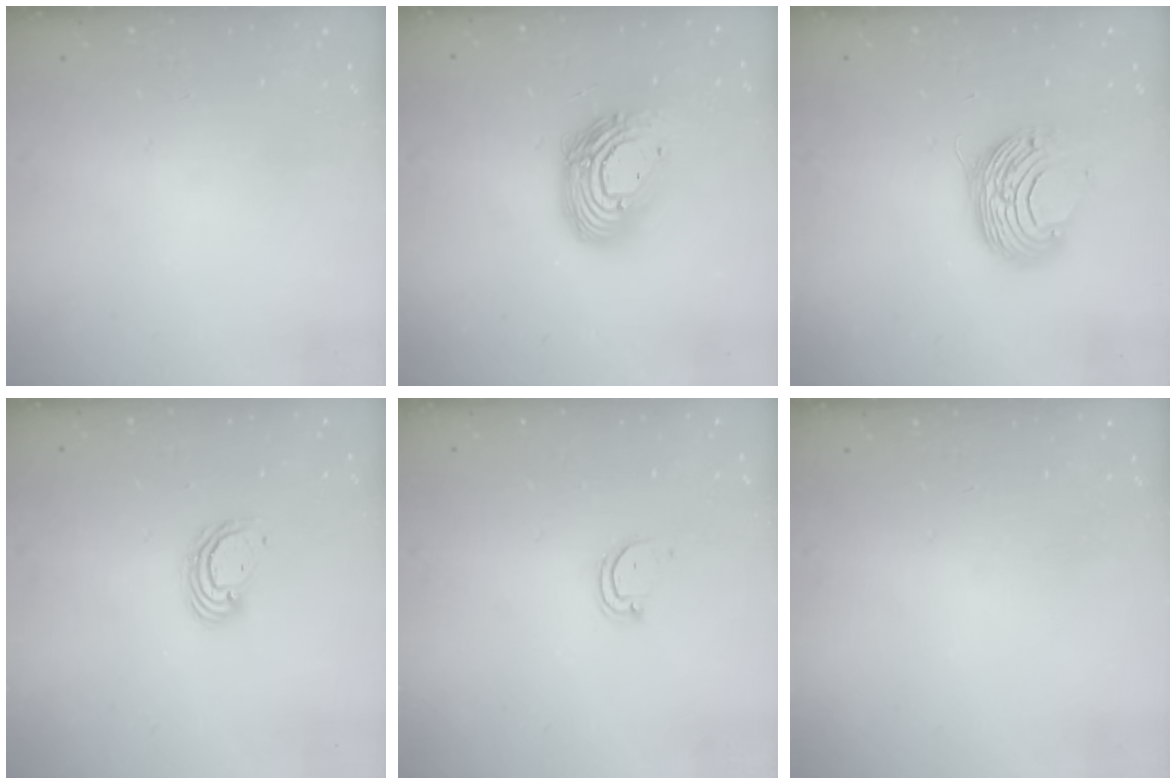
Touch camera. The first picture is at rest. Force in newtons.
{"total": 14.9, "press": 14.9, "slide": 1.3}
{"total": 9.5, "press": 9.5, "slide": 0.1}
{"total": 4.3, "press": 4.3, "slide": 0.1}
{"total": 2.8, "press": 2.8, "slide": 0.2}
{"total": 0.0}